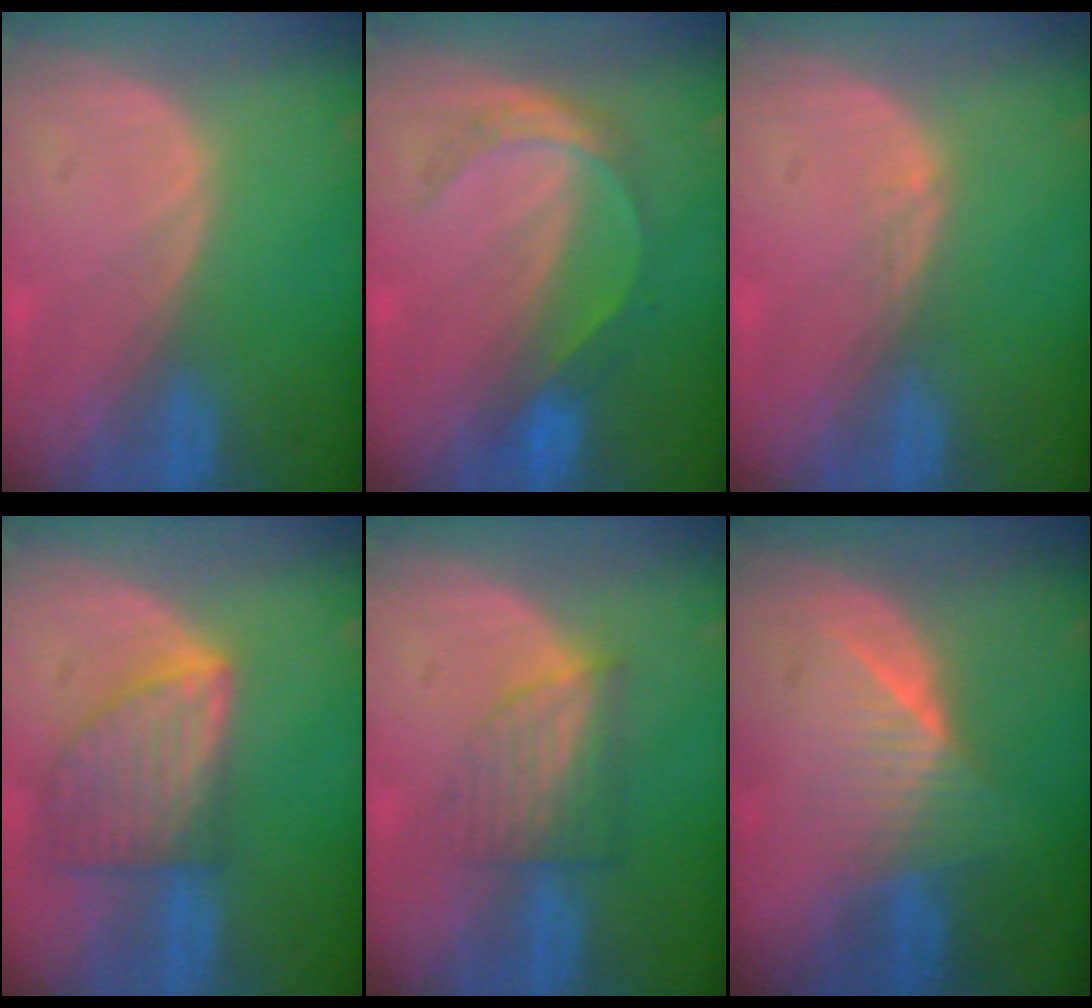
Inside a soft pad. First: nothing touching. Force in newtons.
{"total": 4.7, "press": 4.7, "slide": 0.7}
{"total": 1.0, "press": 0.7, "slide": 0.7}
{"total": 8.1, "press": 7.4, "slide": 3.4}
{"total": 6.2, "press": 5.5, "slide": 2.9}
{"total": 6.3, "press": 5.9, "slide": 2.3}